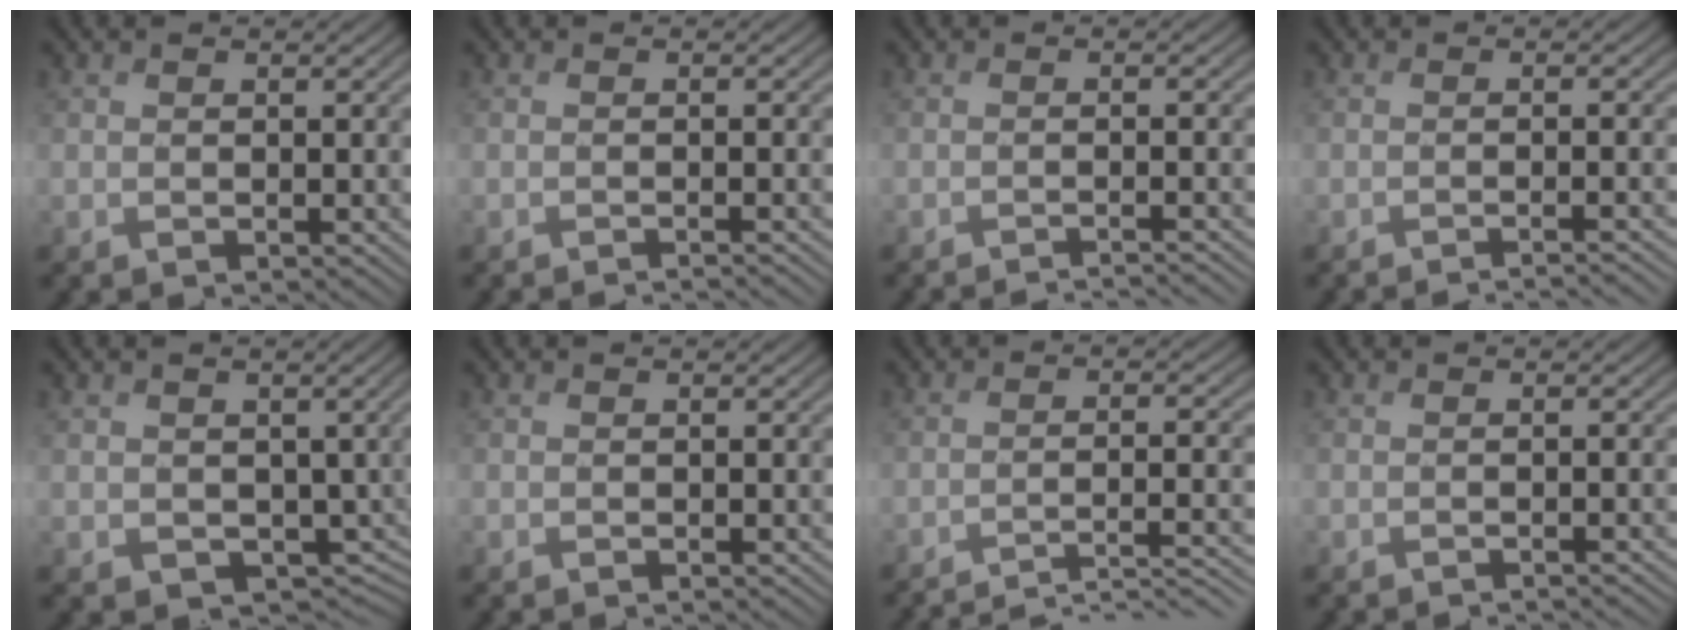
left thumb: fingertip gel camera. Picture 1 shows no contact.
{"total": 1.4, "force": [-1.0, 0.2, 0.9], "torque": [0.000, -0.003, -0.025]}
{"total": 2.9, "force": [-2.3, 0.3, 1.6], "torque": [-0.015, -0.001, -0.045]}
{"total": 2.8, "force": [-2.0, 0.4, 2.0], "torque": [-0.019, 0.000, -0.041]}
{"total": 4.9, "force": [0.3, 4.0, 2.8], "torque": [-0.070, -0.030, 0.008]}
{"total": 0.0}
{"total": 7.9, "force": [-6.7, 0.8, 4.0], "torque": [-0.064, 0.015, -0.099]}
{"total": 0.9, "force": [-0.7, 0.1, 0.6], "torque": [-0.004, 0.003, -0.017]}